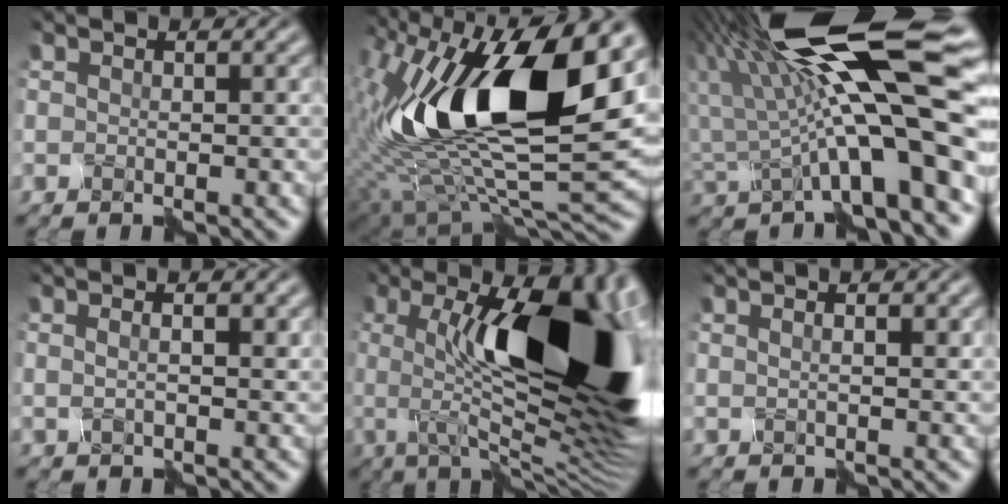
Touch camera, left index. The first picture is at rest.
{"total": 16.8, "force": [3.3, 6.8, 15.0], "torque": [-0.268, 0.005, 0.051]}
{"total": 15.3, "force": [4.3, 3.1, 14.4], "torque": [-0.242, 0.014, 0.077]}
{"total": 1.3, "force": [0.9, -0.1, 0.9], "torque": [-0.008, 0.001, 0.009]}
{"total": 15.1, "force": [2.3, 4.3, 14.3], "torque": [-0.199, 0.003, 0.026]}
{"total": 1.1, "force": [0.8, -0.8, 0.1], "torque": [-0.005, -0.004, 0.020]}